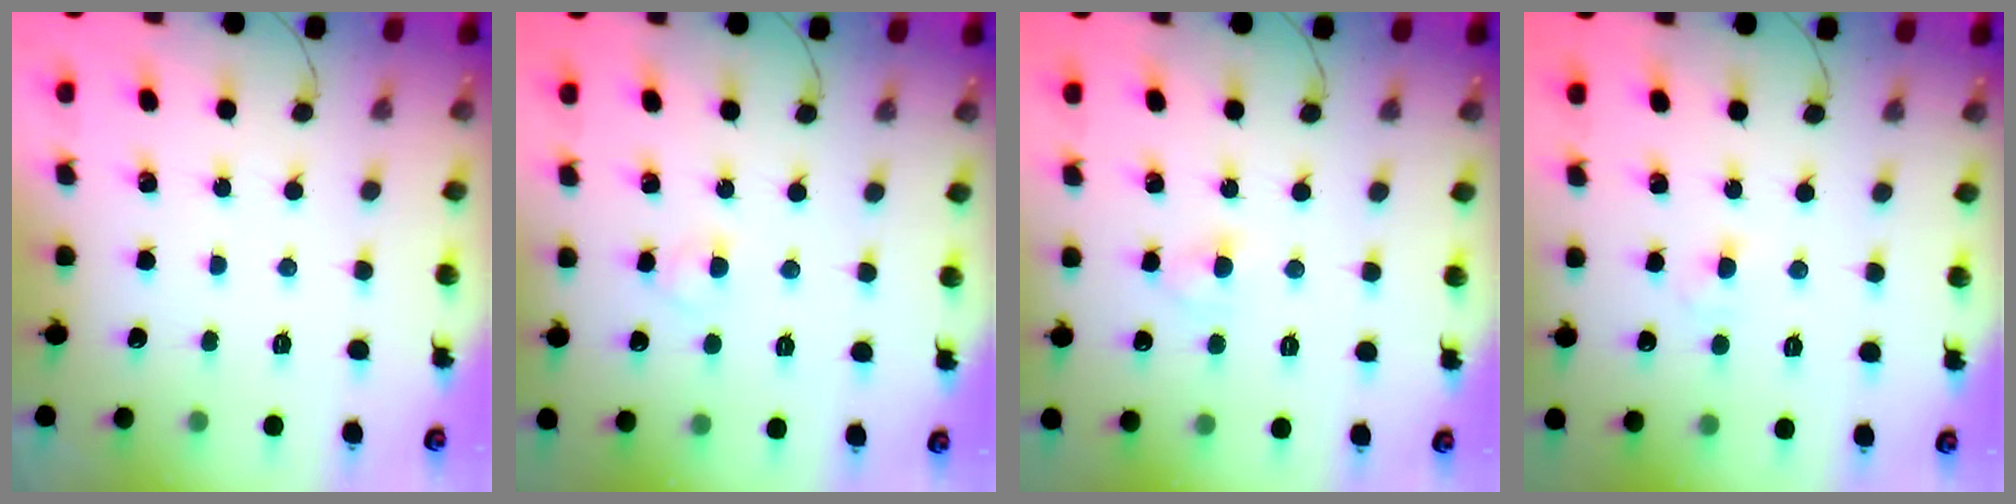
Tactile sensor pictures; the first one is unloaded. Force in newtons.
{"total": 2.6, "press": 2.4, "slide": 1.1}
{"total": 3.0, "press": 2.8, "slide": 1.0}
{"total": 2.4, "press": 2.3, "slide": 0.9}